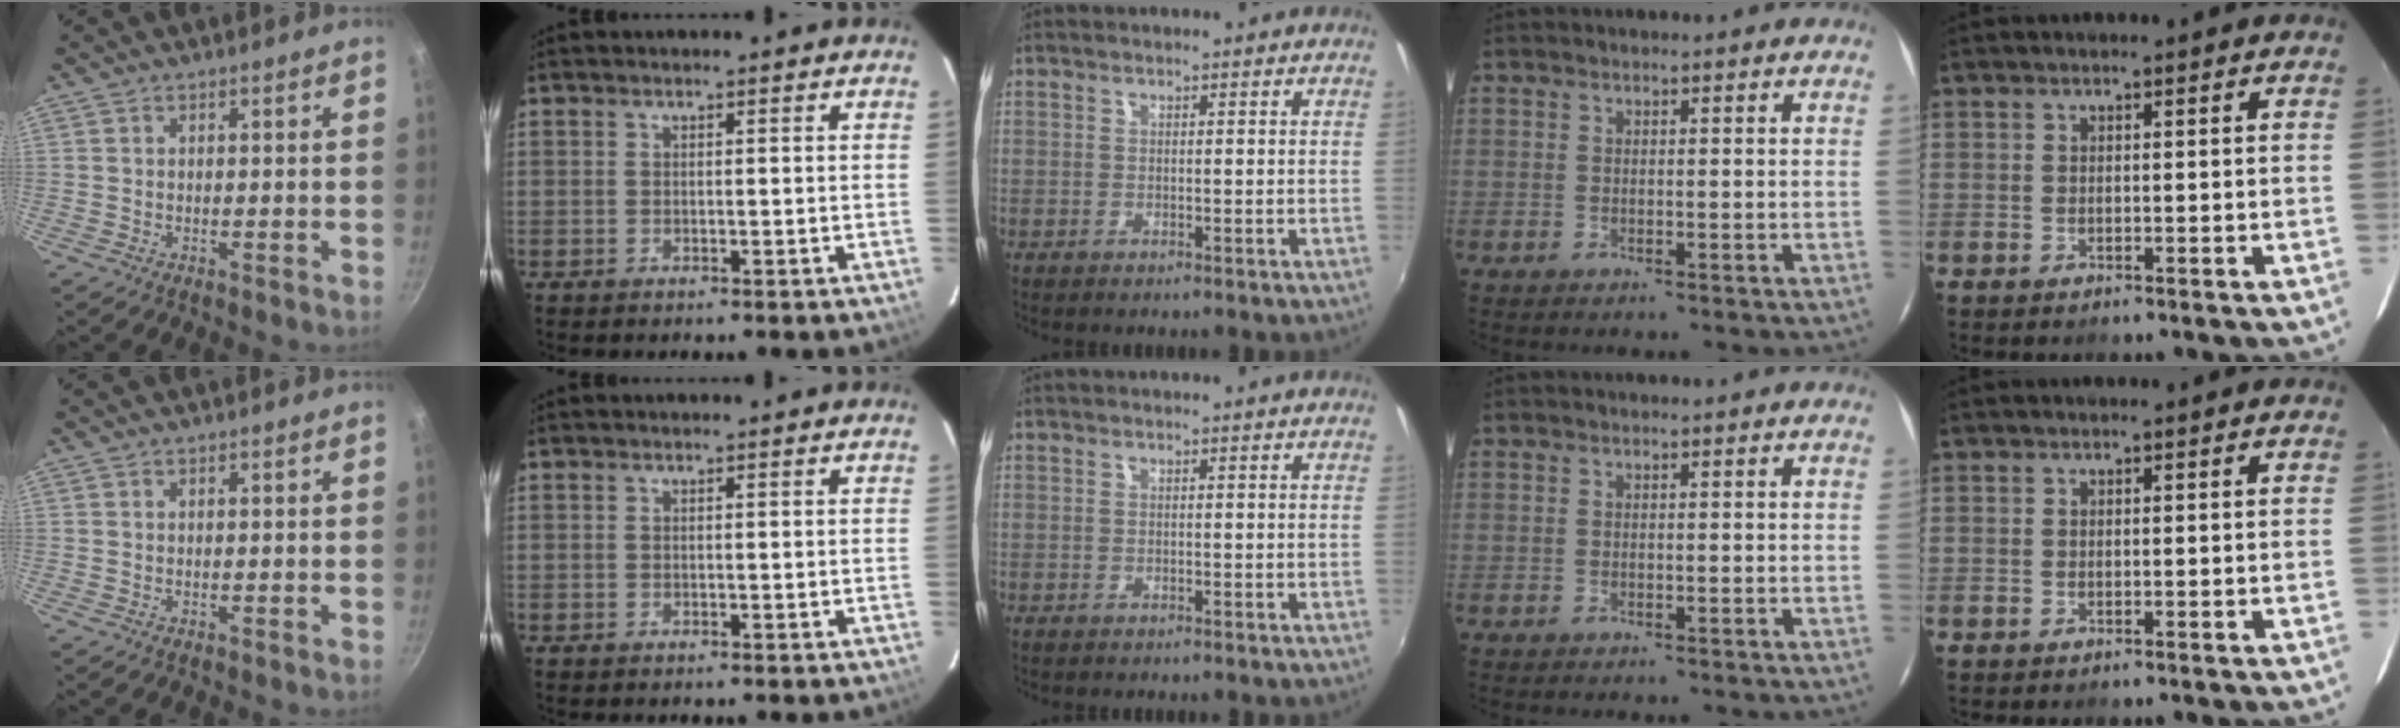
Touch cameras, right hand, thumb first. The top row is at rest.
{}